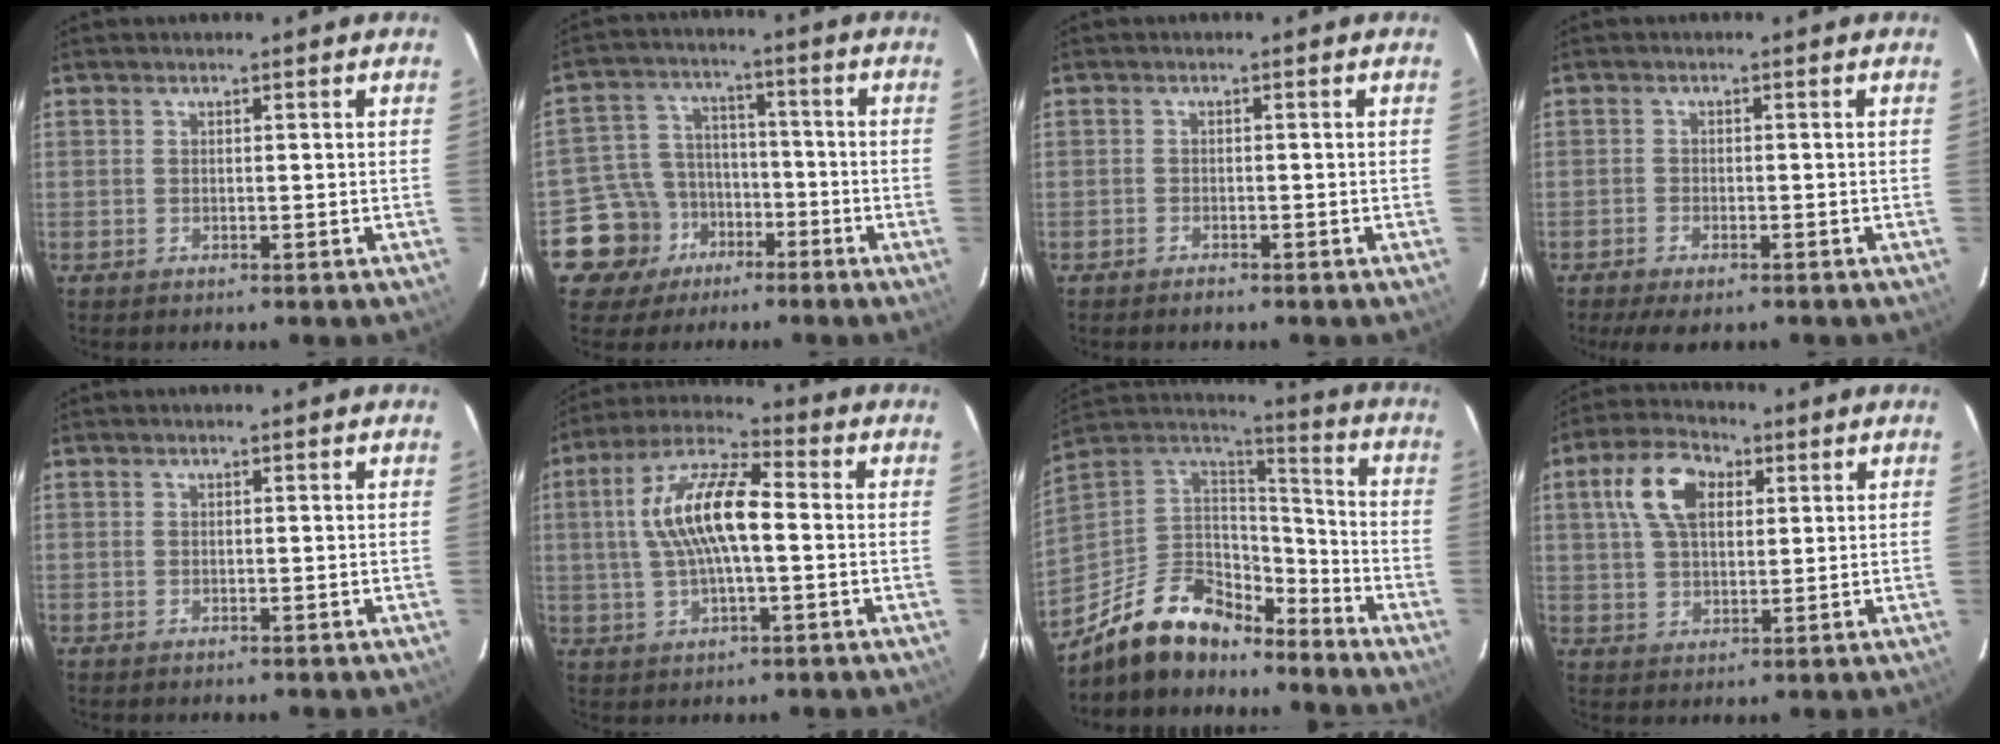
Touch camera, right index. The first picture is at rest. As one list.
[{"total": 10.3, "force": [-5.7, 8.5, 1.4], "torque": [-0.057, 0.032, -0.084]}, {"total": 1.5, "force": [-1.4, 0.4, 0.5], "torque": [-0.017, -0.001, -0.028]}, {"total": 4.9, "force": [-3.7, 1.8, 2.7], "torque": [-0.073, -0.018, -0.063]}, {"total": 0.0}, {"total": 13.1, "force": [0.5, 4.4, 12.4], "torque": [-0.240, 0.019, 0.007]}, {"total": 18.8, "force": [-14.4, 8.8, 8.3], "torque": [-0.196, 0.017, -0.241]}, {"total": 10.4, "force": [3.6, 6.1, 7.6], "torque": [-0.150, 0.029, 0.066]}]